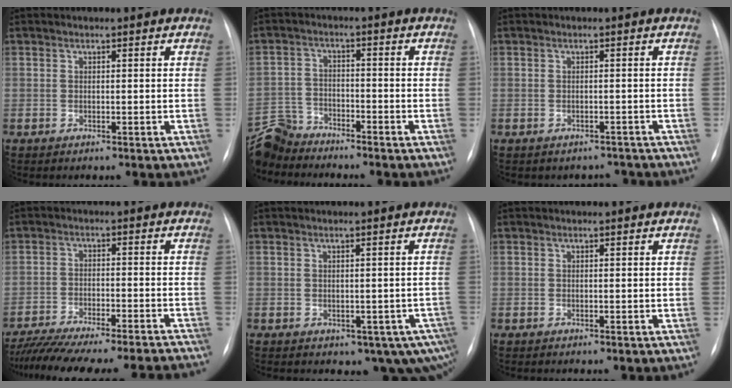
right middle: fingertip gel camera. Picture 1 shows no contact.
{"total": 6.9, "force": [-6.7, 1.8, 0.1], "torque": [-0.008, -0.001, -0.132]}
{"total": 3.2, "force": [-2.8, 1.5, -0.3], "torque": [0.008, 0.014, -0.035]}
{"total": 21.5, "force": [-19.8, 1.5, 8.2], "torque": [-0.120, -0.024, -0.272]}
{"total": 6.7, "force": [-3.4, 3.7, 4.4], "torque": [-0.033, 0.012, -0.034]}
{"total": 0.0}